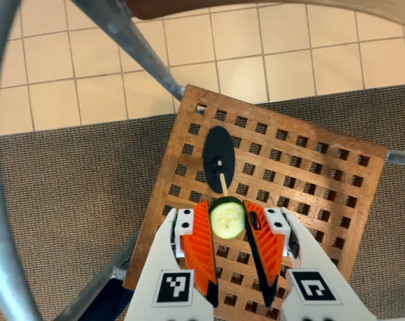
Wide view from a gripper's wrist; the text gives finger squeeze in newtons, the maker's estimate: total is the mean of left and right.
{"total": 5.7, "left": 5.3, "right": 6.0}